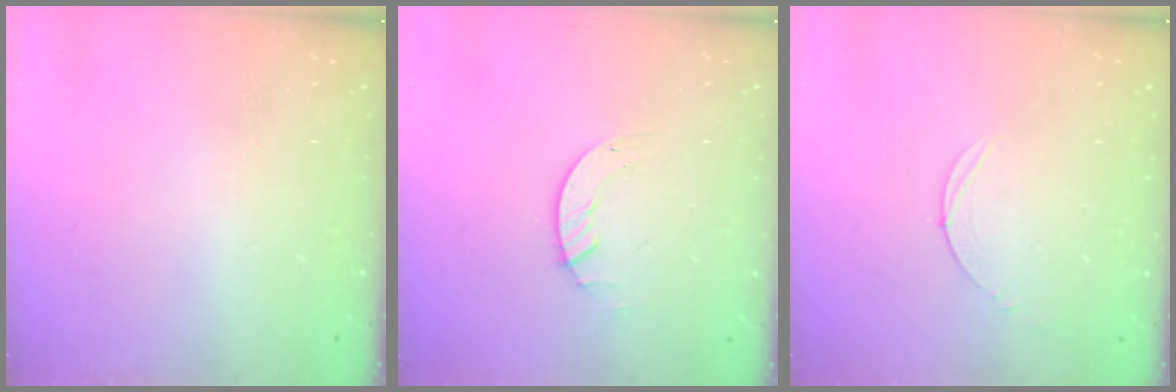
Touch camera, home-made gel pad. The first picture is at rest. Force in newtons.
{"total": 1.4, "press": 1.4, "slide": 0.2}
{"total": 3.0, "press": 3.0, "slide": 0.3}